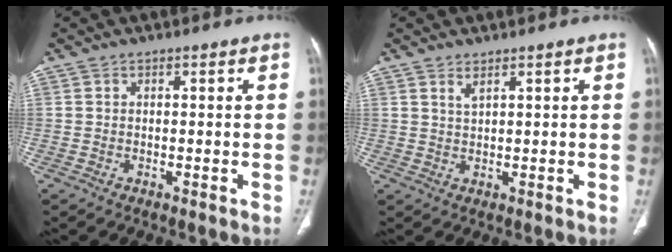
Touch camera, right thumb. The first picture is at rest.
{"total": 1.6, "force": [1.2, 0.4, 1.0], "torque": [-0.020, -0.008, 0.028]}